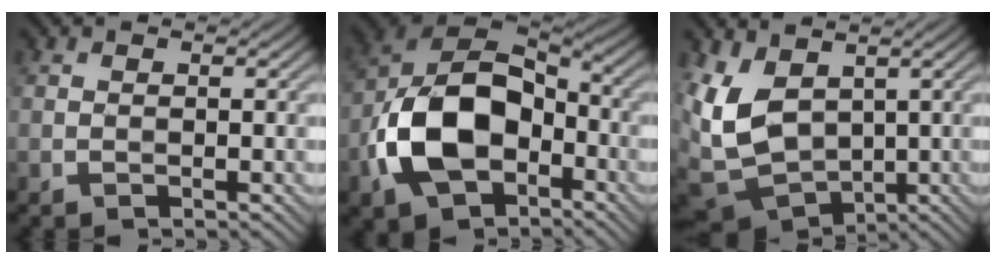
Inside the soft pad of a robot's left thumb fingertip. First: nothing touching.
{"total": 14.8, "force": [-4.6, 9.6, 10.2], "torque": [-0.229, -0.021, -0.096]}
{"total": 9.7, "force": [0.7, 6.5, 7.2], "torque": [-0.204, -0.015, 0.011]}